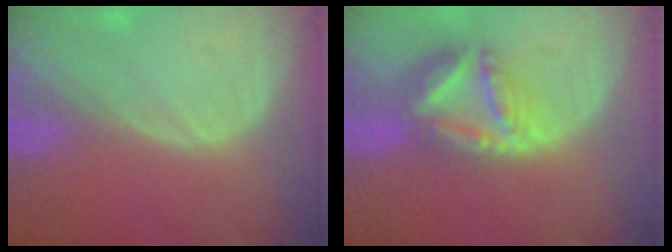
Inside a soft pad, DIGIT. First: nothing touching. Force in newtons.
{"total": 8.1, "press": 7.0, "slide": 4.0}